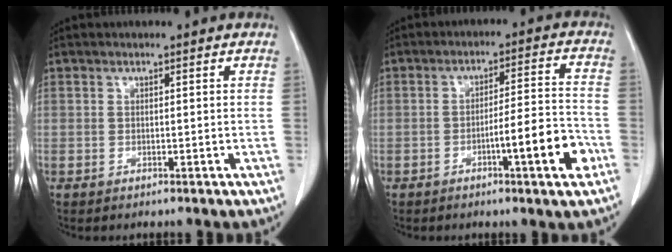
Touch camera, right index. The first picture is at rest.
{"total": 9.3, "force": [-3.9, 0.4, 8.5], "torque": [-0.120, 0.007, -0.057]}